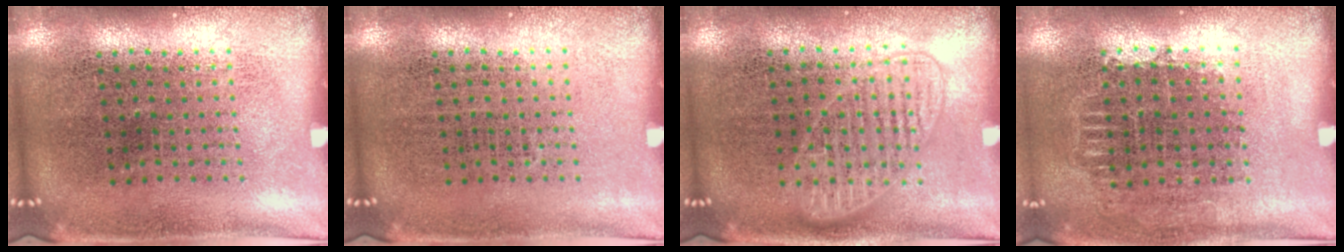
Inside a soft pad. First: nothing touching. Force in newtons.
{"total": 0.0}
{"total": 1.2, "press": 1.2, "slide": 0.2}
{"total": 0.7, "press": 0.7, "slide": 0.4}